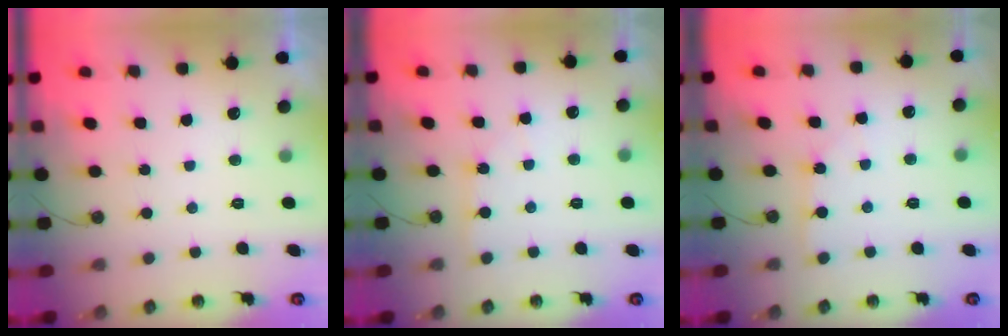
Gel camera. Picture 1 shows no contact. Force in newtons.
{"total": 3.2, "press": 3.2, "slide": 0.5}
{"total": 1.9, "press": 1.9, "slide": 0.2}